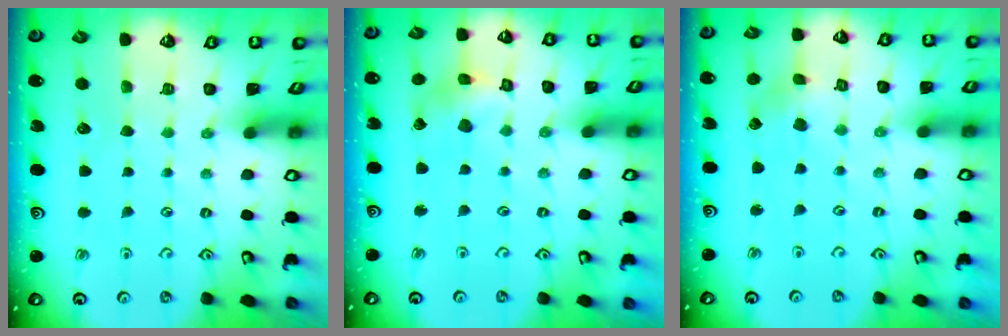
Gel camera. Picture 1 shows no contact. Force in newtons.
{"total": 5.2, "press": 5.2, "slide": 0.4}
{"total": 2.8, "press": 2.8, "slide": 0.1}